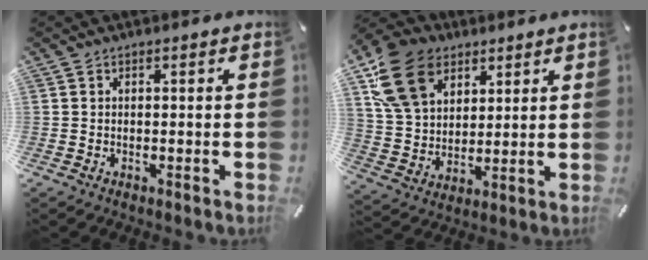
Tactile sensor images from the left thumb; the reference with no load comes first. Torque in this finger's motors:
{"motor_torque": [0.87, 0.96, 1.72, -1.05, 0.47]}